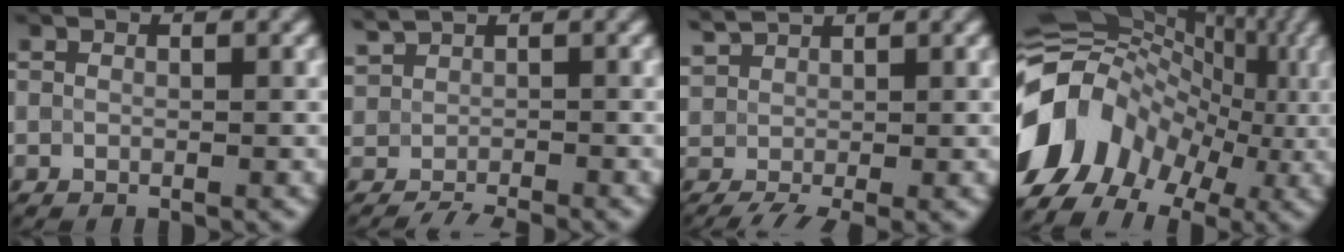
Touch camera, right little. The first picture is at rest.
{"total": 1.7, "force": [-1.1, 0.9, 1.0], "torque": [-0.023, -0.004, -0.024]}
{"total": 3.1, "force": [0.0, 1.8, 2.5], "torque": [-0.070, 0.005, 0.004]}
{"total": 15.2, "force": [-3.6, 11.4, 9.5], "torque": [-0.204, 0.016, -0.064]}